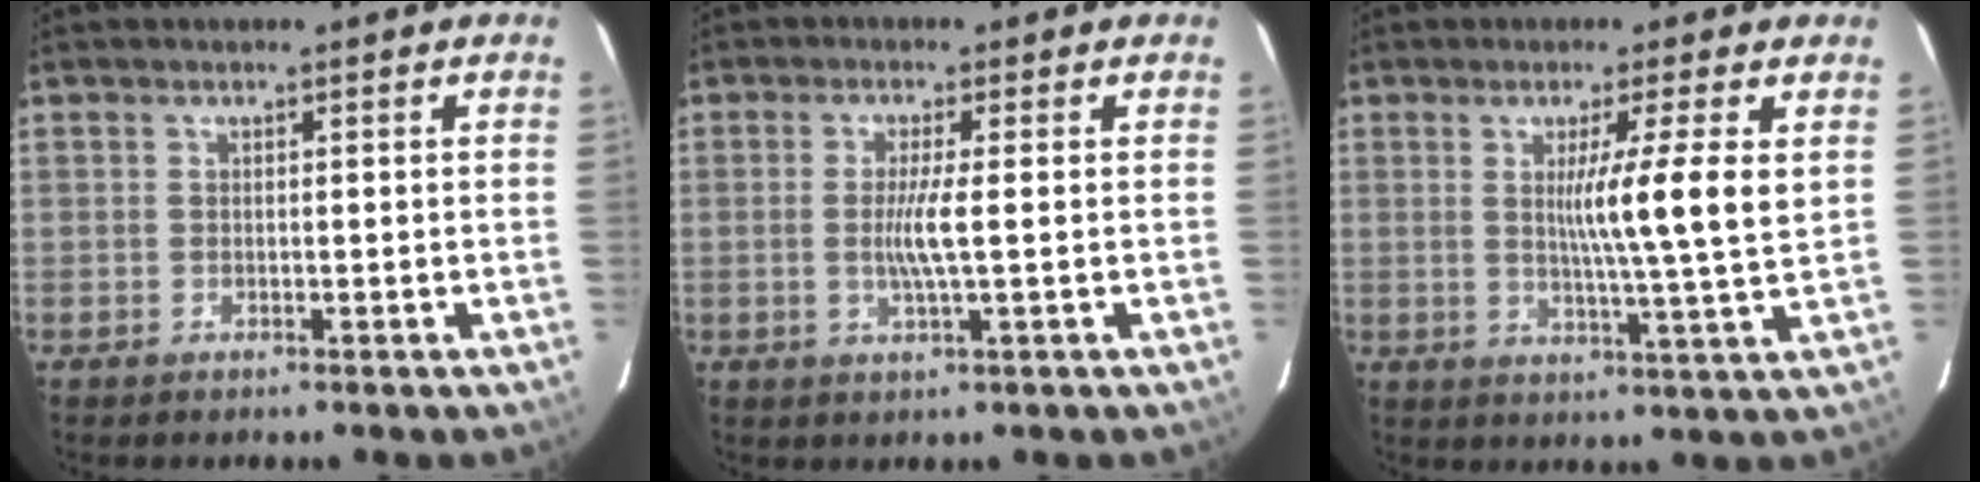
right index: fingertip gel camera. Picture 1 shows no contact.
{"total": 4.1, "force": [-0.1, -0.4, 4.1], "torque": [-0.086, -0.008, -0.003]}
{"total": 8.3, "force": [2.1, -1.5, 7.9], "torque": [-0.128, -0.015, 0.033]}